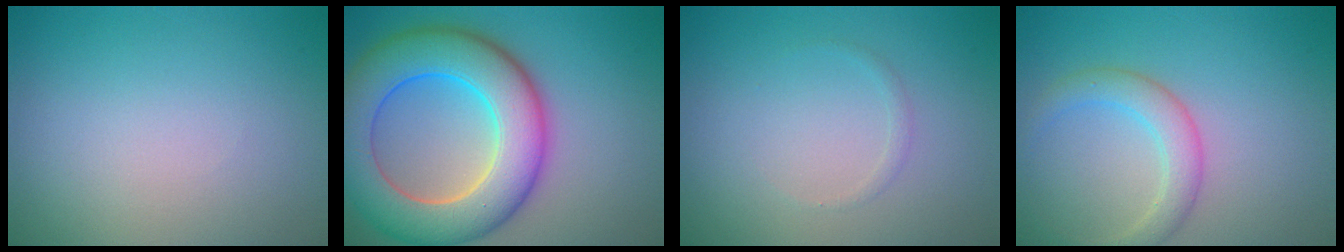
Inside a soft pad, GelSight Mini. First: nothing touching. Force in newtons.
{"total": 10.6, "press": 10.6, "slide": 0.2}
{"total": 0.6, "press": 0.6, "slide": 0.1}
{"total": 2.8, "press": 2.8, "slide": 0.2}